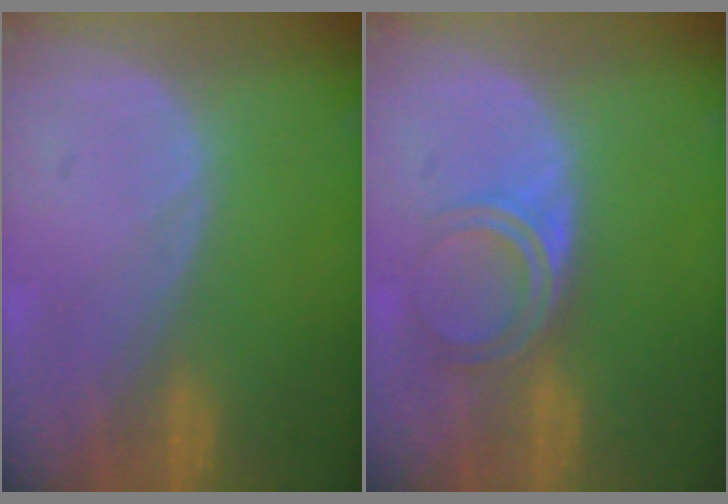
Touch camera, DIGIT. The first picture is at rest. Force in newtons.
{"total": 4.8, "press": 3.9, "slide": 2.8}